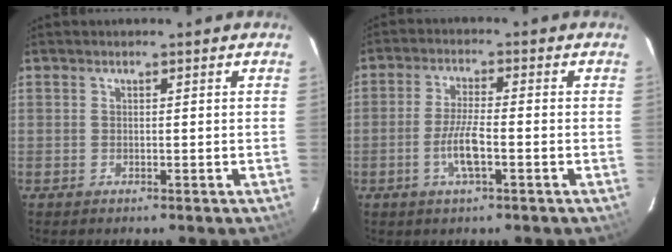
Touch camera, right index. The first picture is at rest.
{"total": 5.6, "force": [-2.1, 0.8, 5.2], "torque": [-0.103, -0.001, -0.041]}